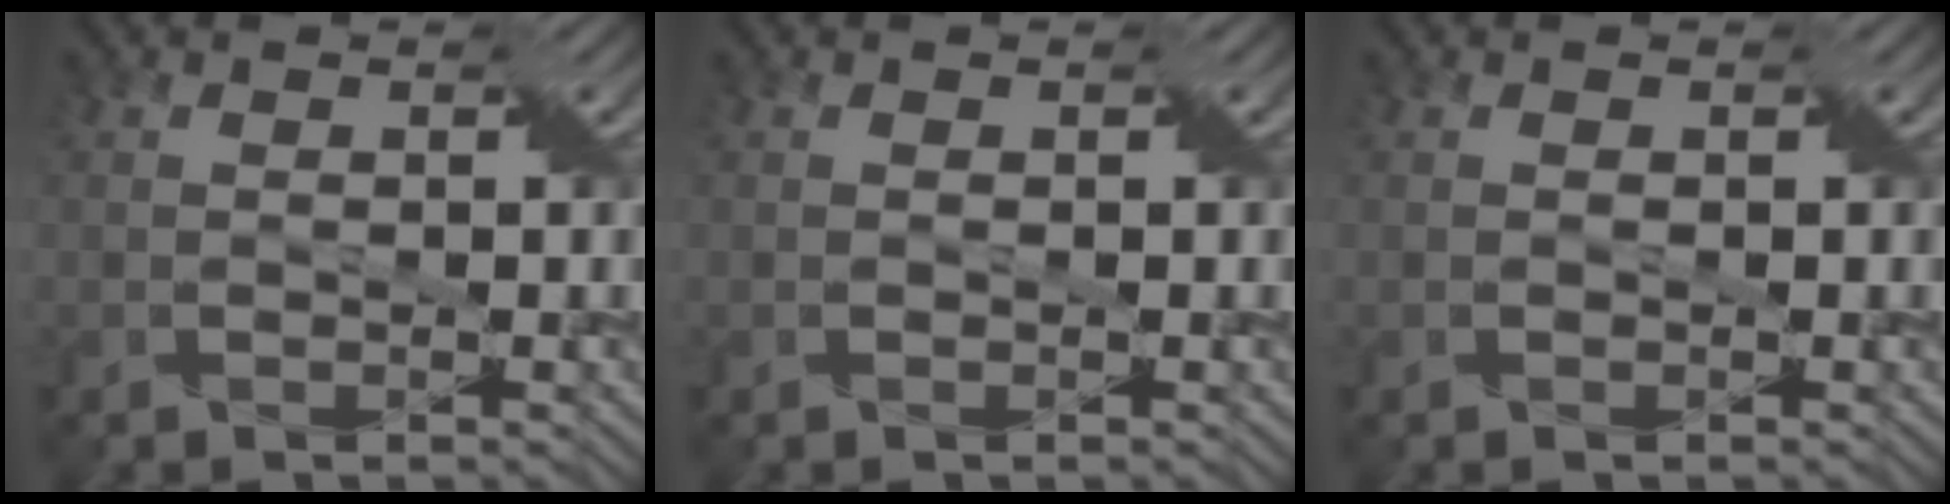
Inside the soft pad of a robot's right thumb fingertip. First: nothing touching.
{"total": 0.0}
{"total": 0.0}